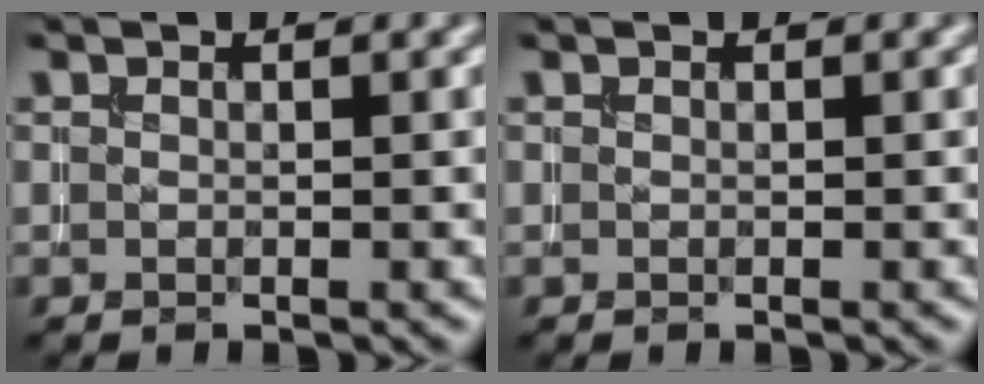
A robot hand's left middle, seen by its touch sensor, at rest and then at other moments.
{"total": 0.0}